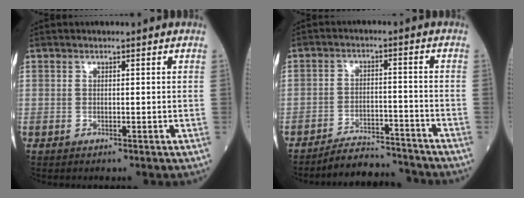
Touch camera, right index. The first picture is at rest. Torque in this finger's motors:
{"motor_torque": [-0.78, -0.59, -0.74, -0.21]}